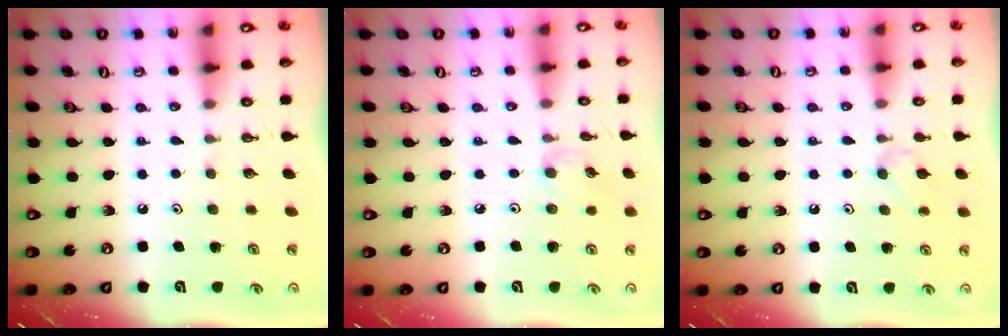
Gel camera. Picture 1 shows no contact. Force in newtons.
{"total": 6.5, "press": 6.4, "slide": 0.6}
{"total": 4.6, "press": 4.5, "slide": 0.9}